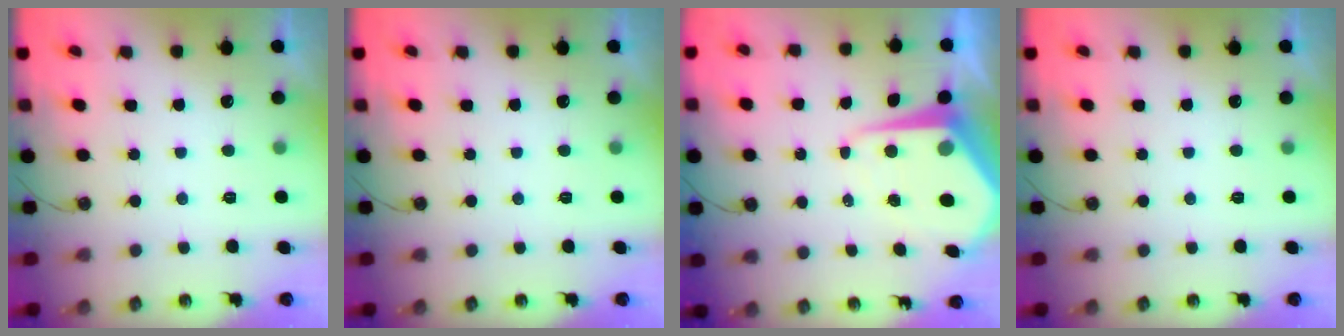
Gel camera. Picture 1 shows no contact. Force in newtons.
{"total": 0.0}
{"total": 9.8, "press": 9.8, "slide": 0.8}
{"total": 0.0}